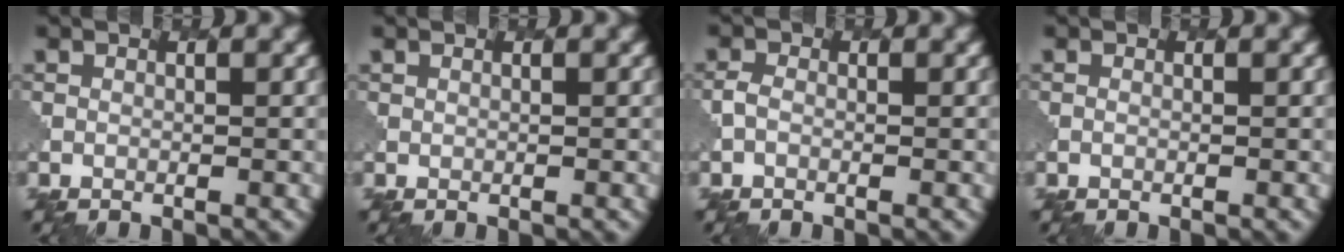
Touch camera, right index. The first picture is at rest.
{"total": 0.0}
{"total": 0.7, "force": [-0.5, 0.4, 0.3], "torque": [-0.012, -0.001, -0.016]}
{"total": 0.0}